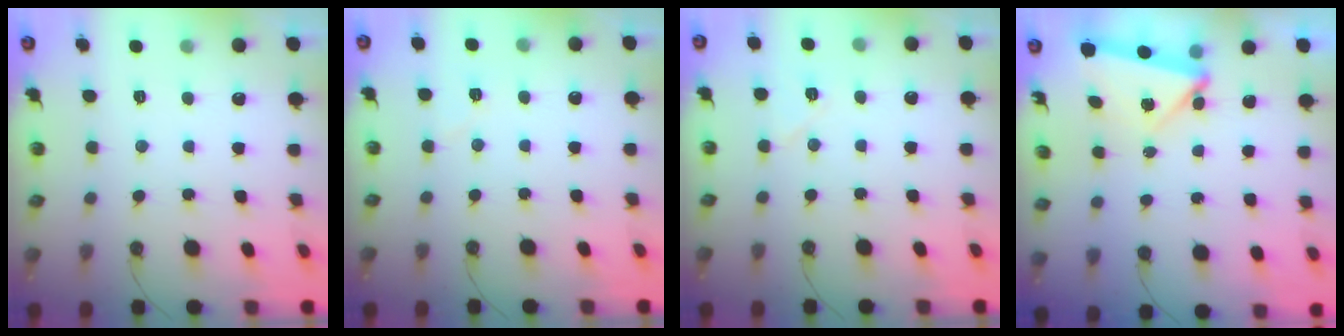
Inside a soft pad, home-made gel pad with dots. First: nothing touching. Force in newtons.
{"total": 5.0, "press": 4.4, "slide": 2.3}
{"total": 5.9, "press": 5.6, "slide": 1.8}
{"total": 5.4, "press": 5.3, "slide": 0.8}